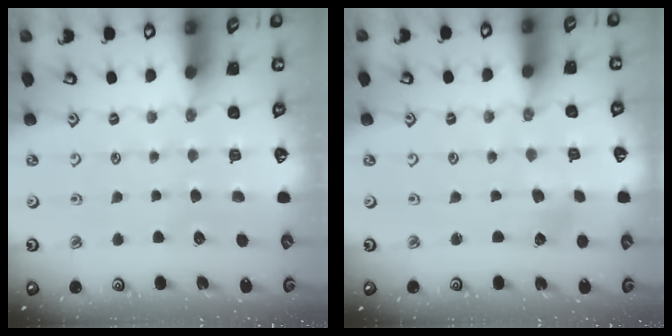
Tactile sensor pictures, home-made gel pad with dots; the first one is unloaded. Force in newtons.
{"total": 2.6, "press": 2.6, "slide": 0.4}